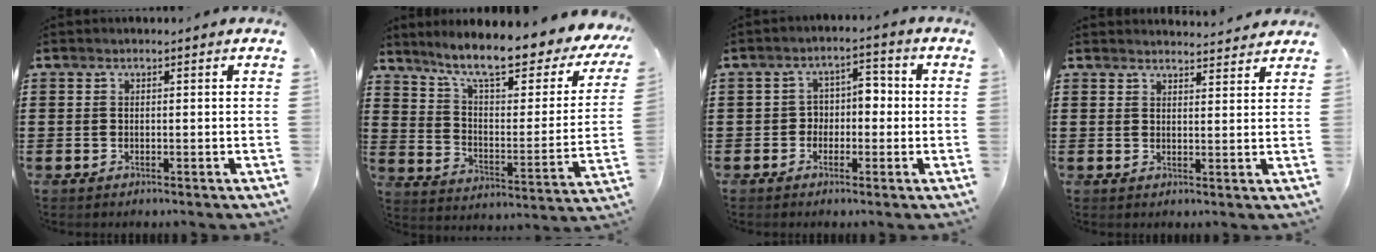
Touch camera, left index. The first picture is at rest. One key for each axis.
{"total": 10.9, "fx": 8.5, "fy": 1.3, "fz": 6.8, "tx": -0.139, "ty": -0.058, "tz": 0.136}
{"total": 3.7, "fx": -0.9, "fy": 3.0, "fz": 2.0, "tx": -0.041, "ty": 0.007, "tz": -0.027}
{"total": 2.7, "fx": 2.7, "fy": 0.0, "fz": 0.1, "tx": -0.002, "ty": -0.013, "tz": 0.049}